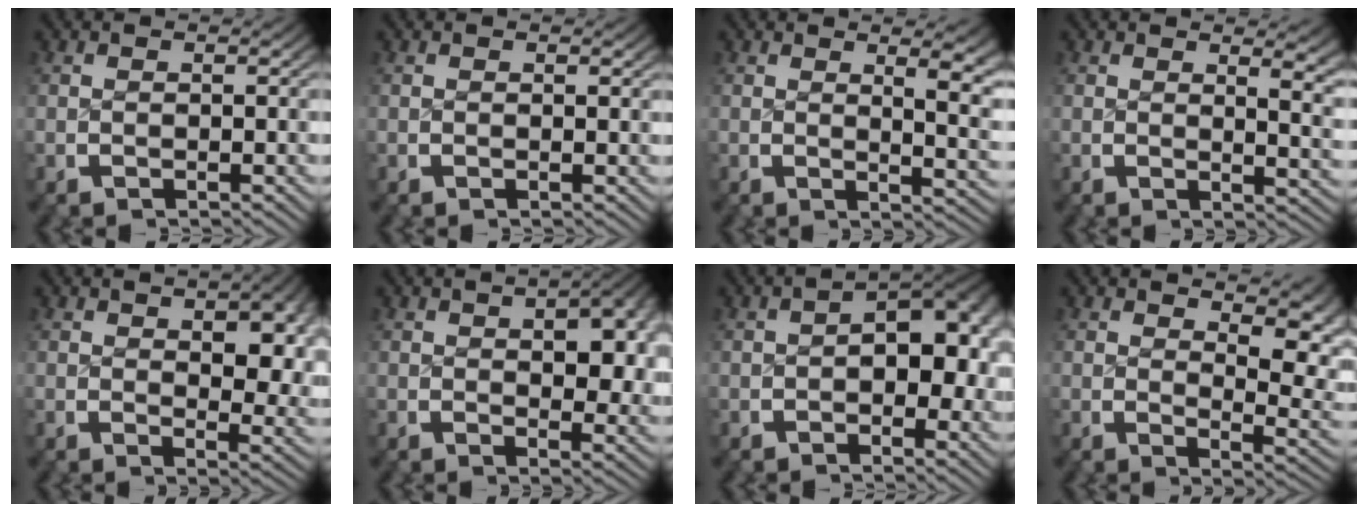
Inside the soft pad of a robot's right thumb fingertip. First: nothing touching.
{"total": 0.0}
{"total": 4.3, "force": [1.2, 1.4, 3.9], "torque": [-0.035, -0.011, 0.022]}
{"total": 3.3, "force": [1.4, 1.0, 2.8], "torque": [-0.024, -0.011, 0.022]}
{"total": 4.3, "force": [1.2, 2.1, 3.6], "torque": [-0.039, -0.016, 0.022]}
{"total": 5.3, "force": [0.8, 2.7, 4.5], "torque": [-0.053, -0.011, 0.016]}
{"total": 8.1, "force": [-0.1, 4.9, 6.4], "torque": [-0.077, -0.014, 0.002]}
{"total": 5.1, "force": [1.3, 2.5, 4.2], "torque": [-0.037, -0.018, 0.031]}